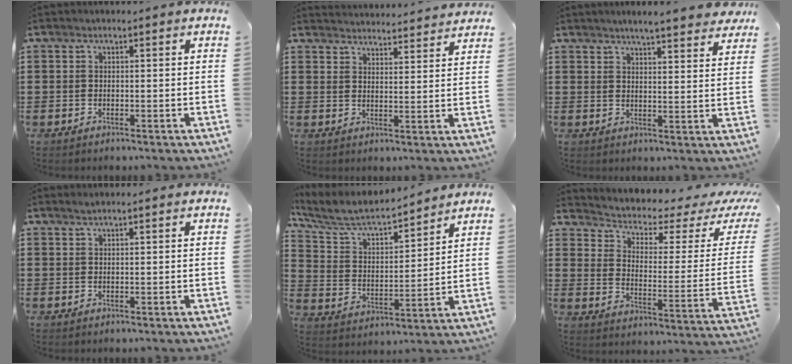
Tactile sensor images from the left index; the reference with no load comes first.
{"total": 3.5, "force": [3.5, -0.3, -0.2], "torque": [0.001, -0.025, 0.062]}
{"total": 4.5, "force": [4.2, -0.2, 1.4], "torque": [-0.043, -0.013, 0.075]}
{"total": 0.7, "force": [0.5, -0.1, 0.5], "torque": [-0.008, -0.001, 0.010]}
{"total": 6.6, "force": [5.9, 1.2, 2.7], "torque": [-0.080, -0.037, 0.096]}
{"total": 2.4, "force": [1.5, 1.1, 1.5], "torque": [-0.044, -0.022, 0.017]}